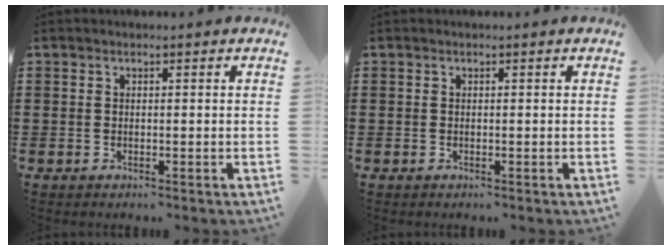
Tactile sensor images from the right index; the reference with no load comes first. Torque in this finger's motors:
{"motor_torque": [-0.04, -0.04, 0.00, -0.01]}